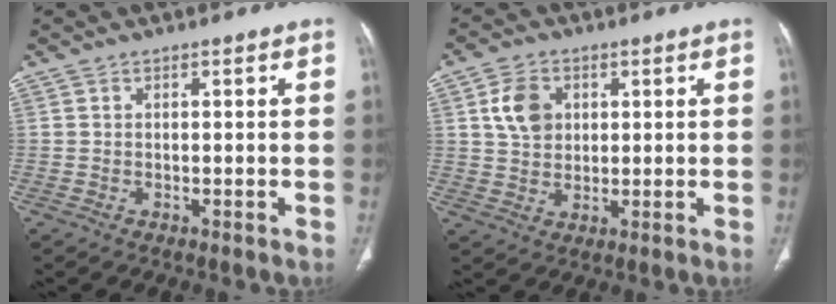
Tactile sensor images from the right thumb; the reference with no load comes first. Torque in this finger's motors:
{"motor_torque": [-0.64, 0.73, 0.00, -0.04, 0.05]}